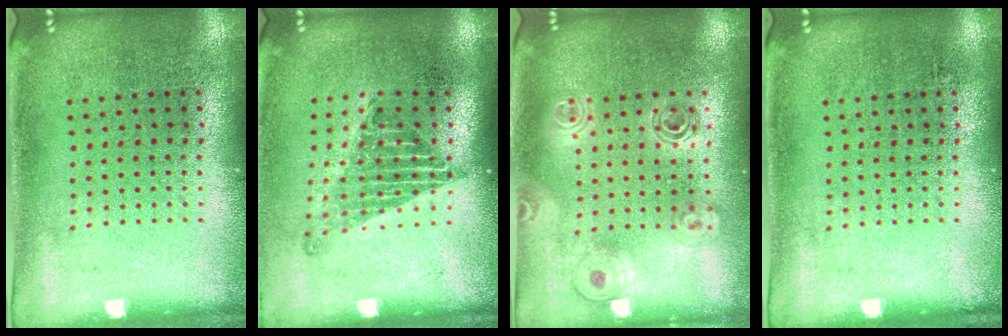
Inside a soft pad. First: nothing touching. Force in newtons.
{"total": 1.3, "press": 1.1, "slide": 0.8}
{"total": 1.6, "press": 1.4, "slide": 0.8}
{"total": 0.0}